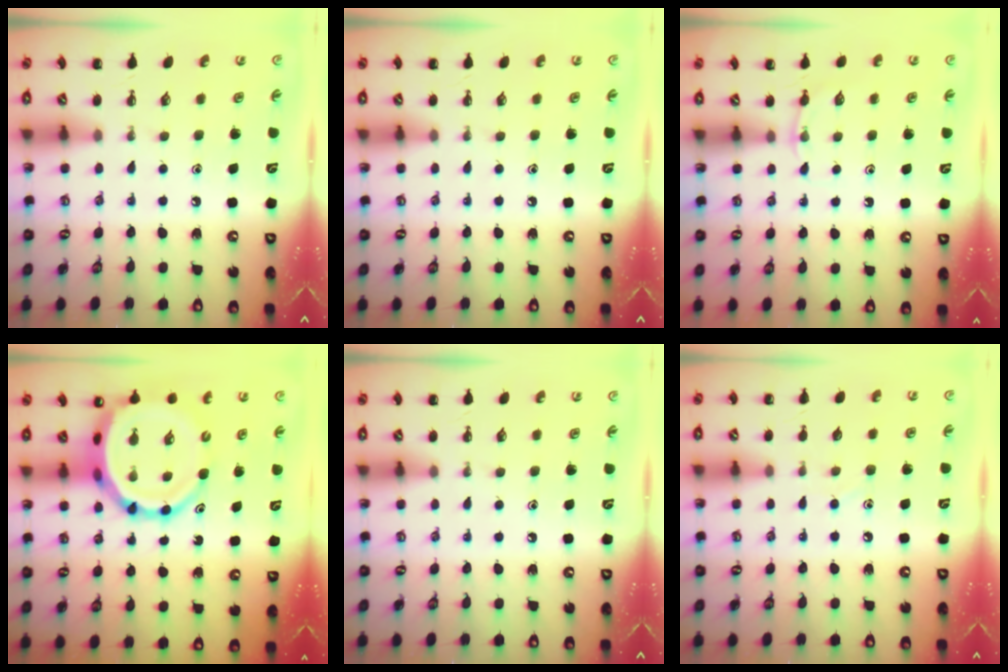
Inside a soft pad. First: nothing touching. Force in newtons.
{"total": 0.0}
{"total": 3.6, "press": 3.5, "slide": 1.0}
{"total": 13.1, "press": 12.5, "slide": 3.9}
{"total": 0.0}
{"total": 2.3, "press": 2.2, "slide": 0.9}